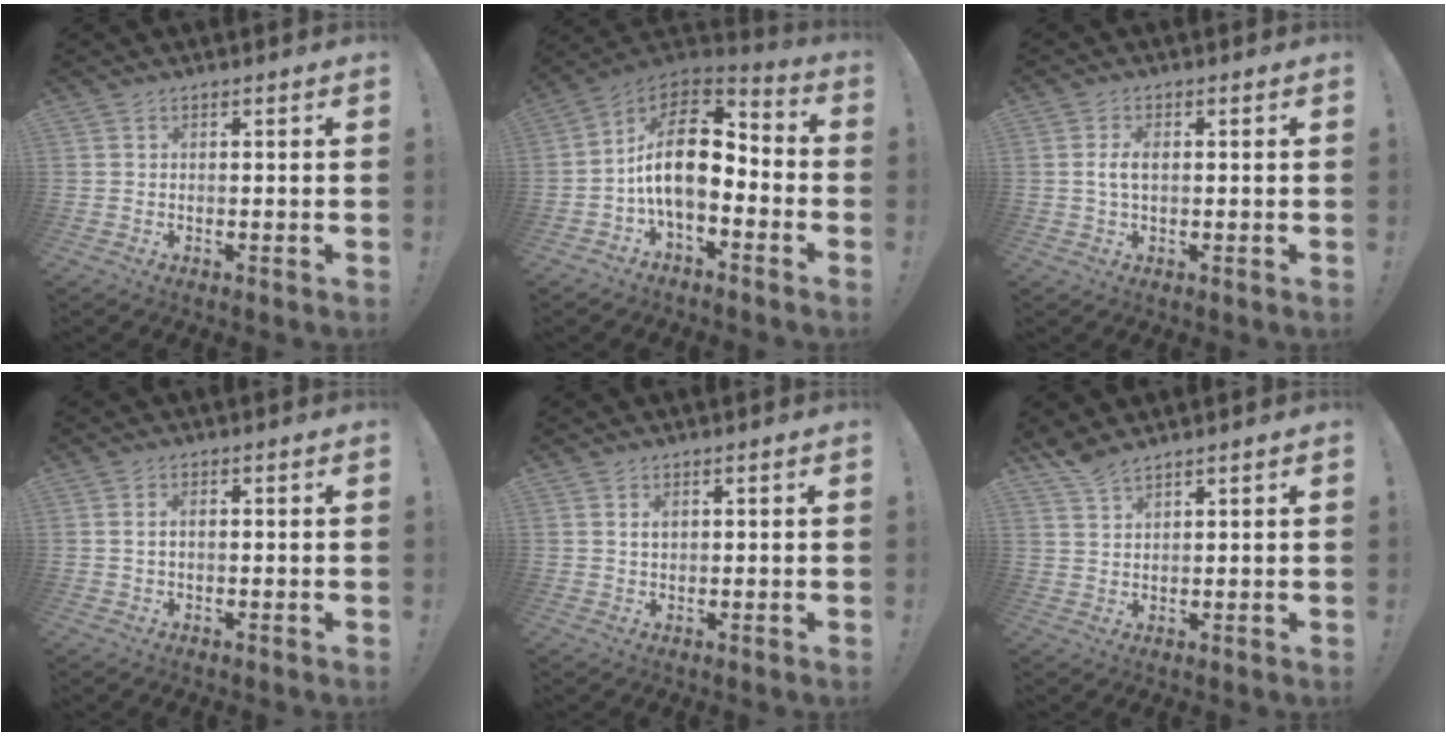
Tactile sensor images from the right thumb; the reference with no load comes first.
{"total": 17.0, "force": [0.3, 9.1, 14.3], "torque": [-0.249, 0.006, 0.007]}
{"total": 3.9, "force": [0.3, 2.0, 3.4], "torque": [-0.063, 0.003, 0.001]}
{"total": 1.9, "force": [0.1, 1.2, 1.5], "torque": [-0.022, 0.004, -0.001]}
{"total": 1.6, "force": [0.7, 1.0, 1.0], "torque": [-0.013, 0.000, 0.011]}
{"total": 4.6, "force": [4.1, 1.0, 1.9], "torque": [-0.036, -0.022, 0.077]}